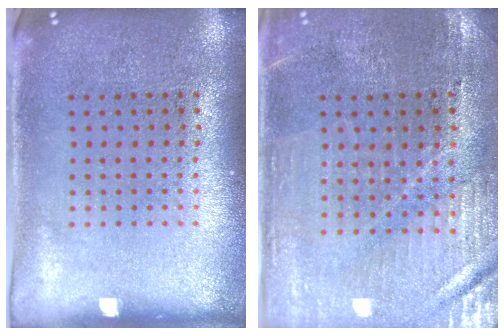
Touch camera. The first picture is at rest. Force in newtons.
{"total": 1.1, "press": 1.1, "slide": 0.2}